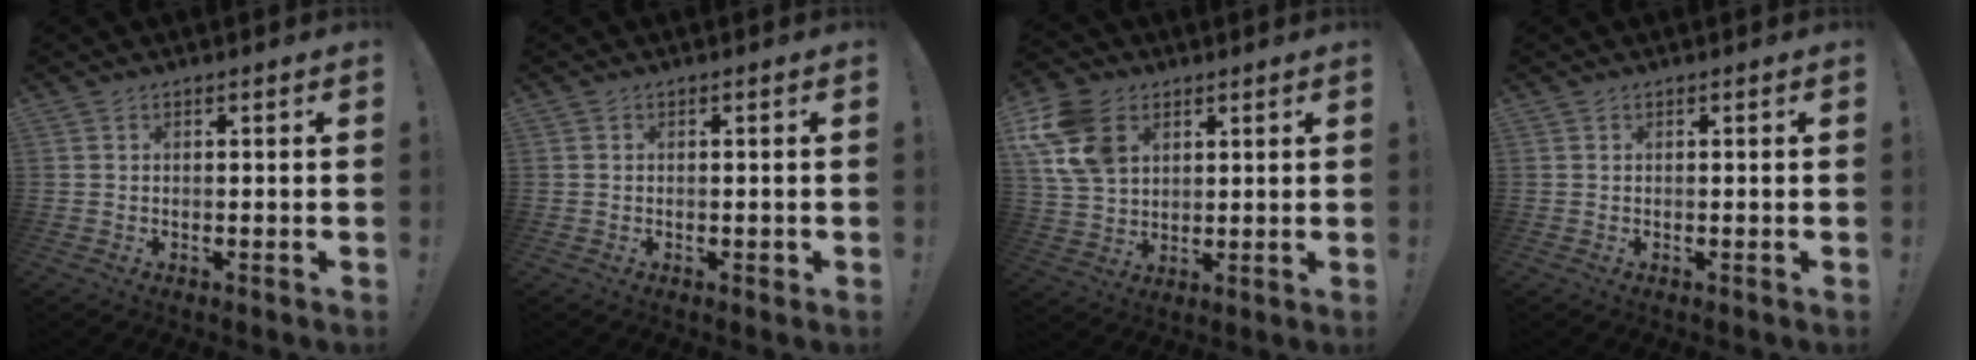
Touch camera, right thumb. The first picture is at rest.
{"total": 0.8, "force": [-0.1, 0.6, 0.6], "torque": [0.000, 0.000, -0.002]}
{"total": 15.2, "force": [6.3, 10.9, 8.5], "torque": [-0.170, -0.019, 0.127]}
{"total": 0.0}